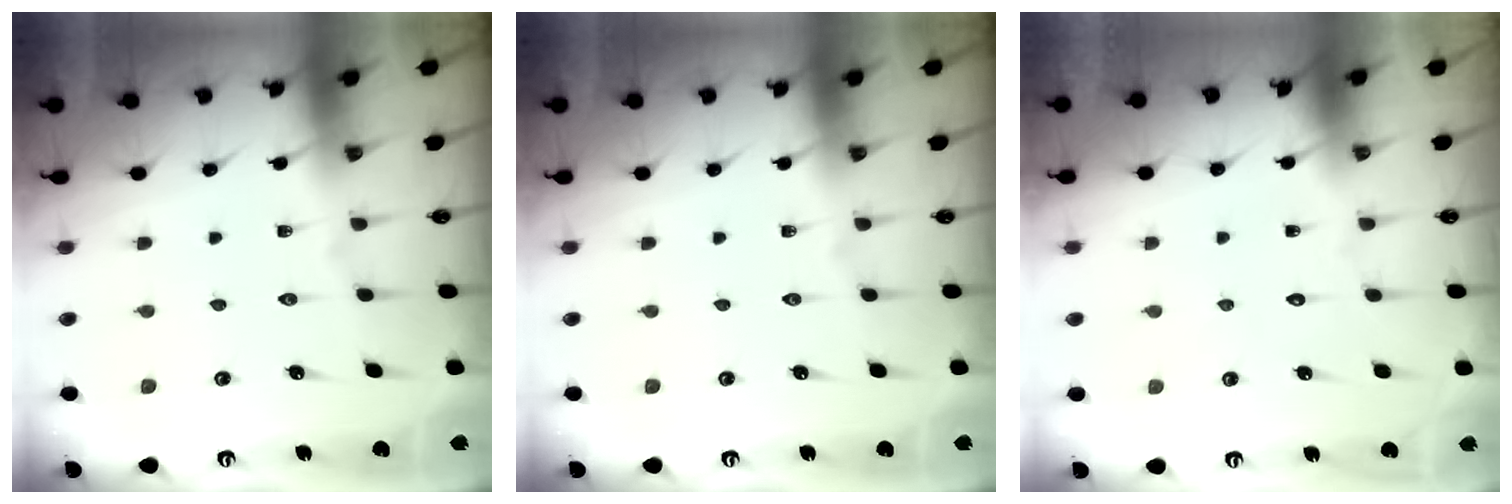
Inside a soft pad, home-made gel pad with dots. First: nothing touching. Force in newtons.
{"total": 0.0}
{"total": 1.6, "press": 1.6, "slide": 0.0}